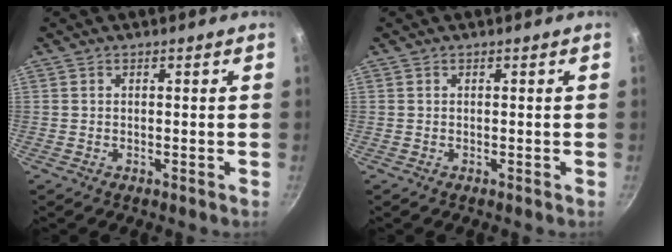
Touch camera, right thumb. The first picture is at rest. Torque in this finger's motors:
{"motor_torque": [-0.05, 0.04, 0.00, 0.00, 0.00]}